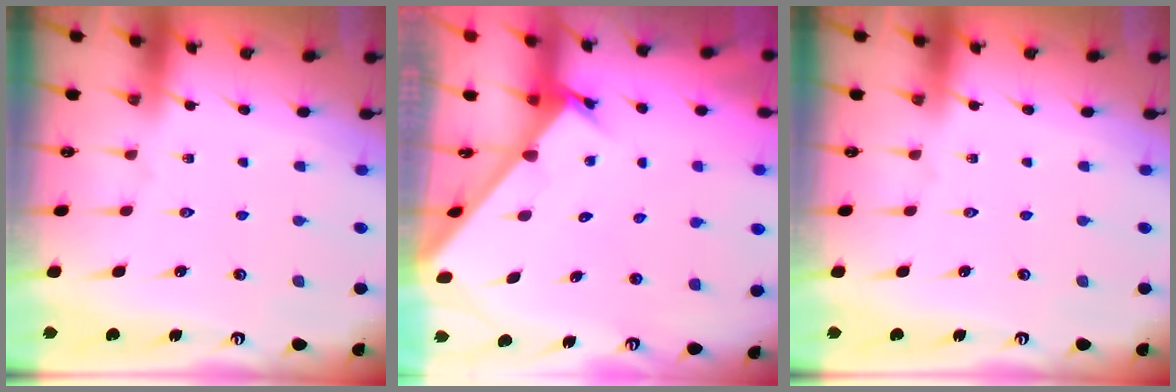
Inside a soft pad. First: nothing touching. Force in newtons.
{"total": 2.7, "press": 2.7, "slide": 0.3}
{"total": 0.0}